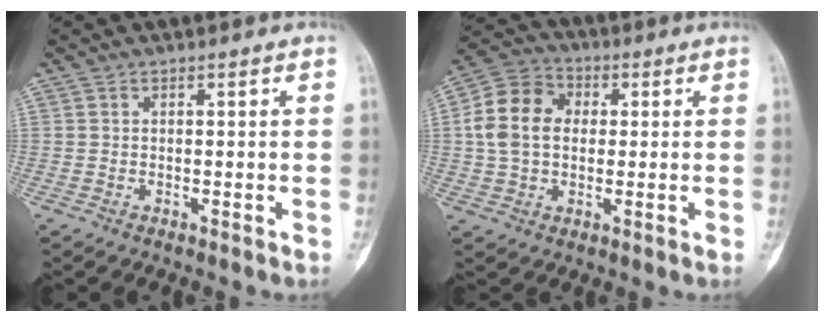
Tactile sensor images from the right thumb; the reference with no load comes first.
{"total": 11.5, "force": [1.1, 8.7, 7.6], "torque": [-0.129, 0.023, 0.010]}